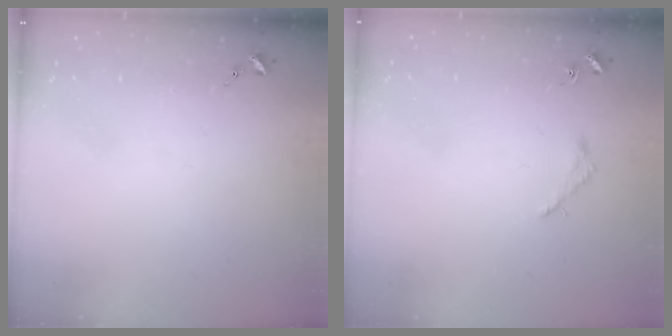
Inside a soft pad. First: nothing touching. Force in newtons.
{"total": 1.6, "press": 1.6, "slide": 0.2}